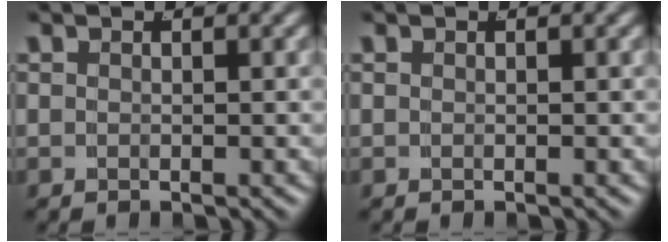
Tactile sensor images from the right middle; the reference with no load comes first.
{"total": 0.0}